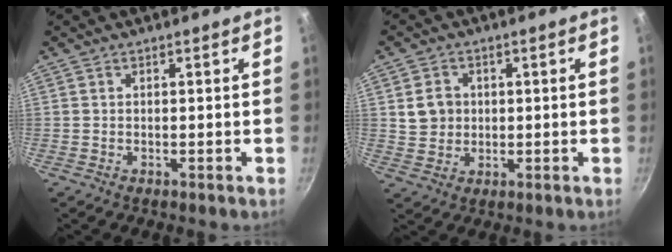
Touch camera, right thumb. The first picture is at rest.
{"total": 5.4, "force": [0.9, 4.8, 2.3], "torque": [-0.020, 0.005, 0.019]}